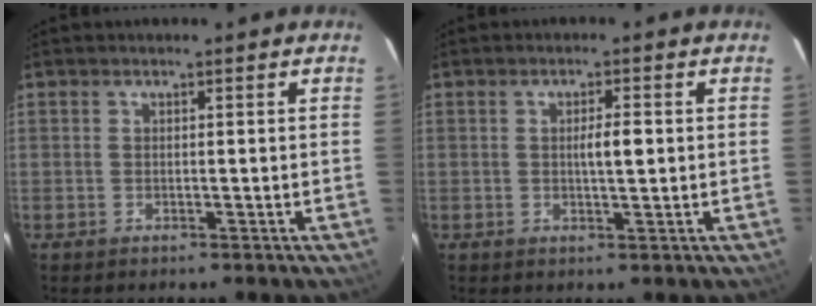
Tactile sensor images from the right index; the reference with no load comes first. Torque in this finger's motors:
{"motor_torque": [0.07, 0.01, 0.08, 0.03]}